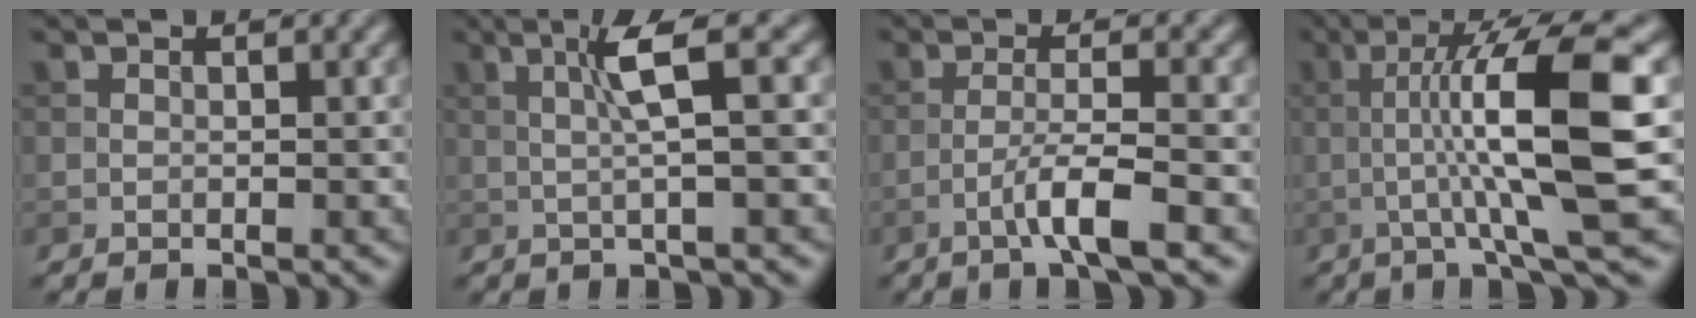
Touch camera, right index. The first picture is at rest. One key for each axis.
{"total": 3.8, "fx": 0.7, "fy": 0.2, "fz": 3.8, "tx": -0.069, "ty": 0.010, "tz": 0.012}
{"total": 4.1, "fx": -2.0, "fy": 0.3, "fz": 3.6, "tx": -0.065, "ty": 0.008, "tz": -0.044}
{"total": 10.5, "fx": -0.5, "fy": 1.4, "fz": 10.4, "tx": -0.149, "ty": 0.012, "tz": -0.009}